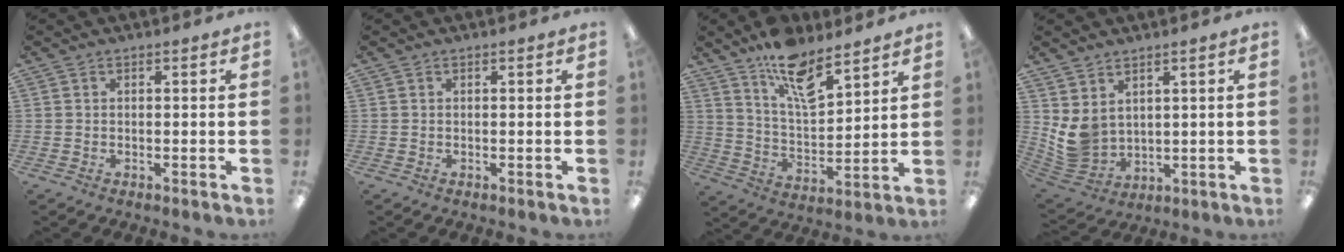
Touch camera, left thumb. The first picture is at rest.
{"total": 0.0}
{"total": 13.7, "force": [9.8, 5.1, 8.0], "torque": [-0.132, -0.053, 0.172]}
{"total": 7.2, "force": [3.1, 5.5, 3.5], "torque": [-0.095, -0.025, 0.062]}